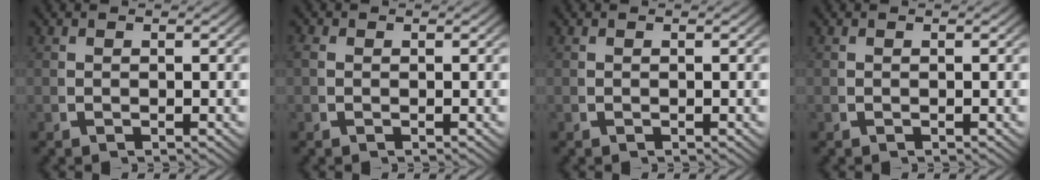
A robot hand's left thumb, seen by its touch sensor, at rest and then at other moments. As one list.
[{"total": 0.6, "force": [0.1, 0.5, 0.3], "torque": [-0.012, -0.006, 0.006]}, {"total": 0.0}, {"total": 0.0}]